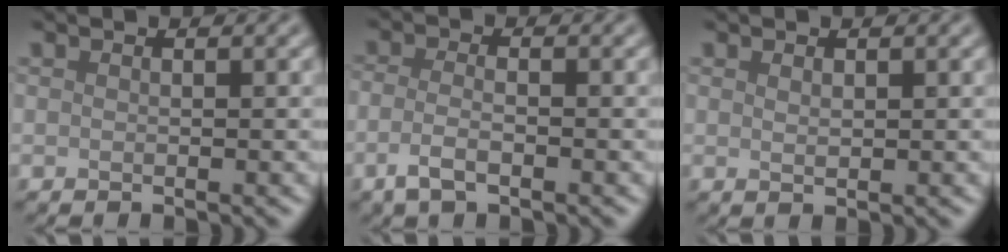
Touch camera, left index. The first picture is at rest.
{"total": 2.6, "force": [-1.1, 1.0, 2.1], "torque": [-0.048, -0.002, -0.029]}
{"total": 0.9, "force": [0.5, 0.4, 0.6], "torque": [-0.014, -0.002, 0.011]}